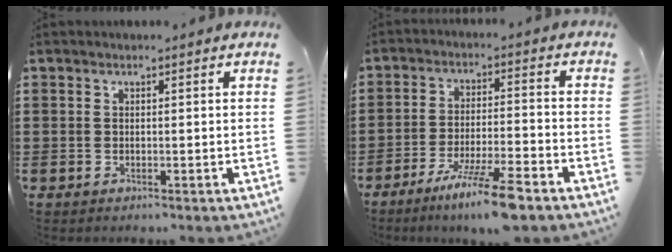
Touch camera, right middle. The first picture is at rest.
{"total": 9.1, "force": [-6.7, 0.4, 6.1], "torque": [-0.114, -0.009, -0.122]}